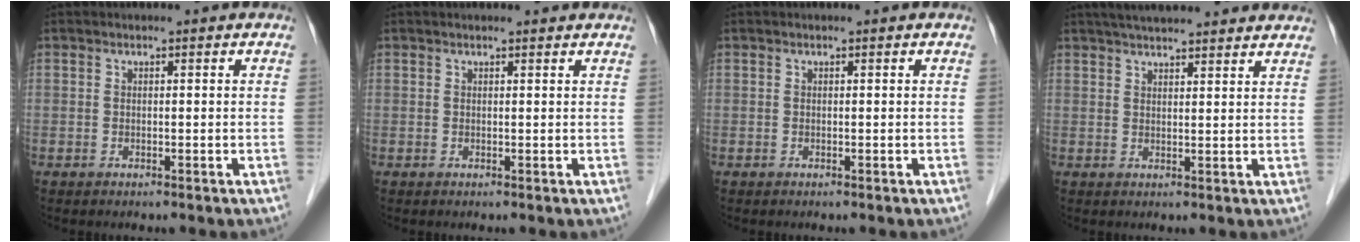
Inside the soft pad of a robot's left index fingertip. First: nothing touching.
{"total": 2.8, "force": [2.7, 0.4, 0.8], "torque": [-0.014, 0.016, 0.027]}
{"total": 0.0}
{"total": 13.3, "force": [11.9, 1.7, 5.8], "torque": [-0.083, 0.039, 0.153]}